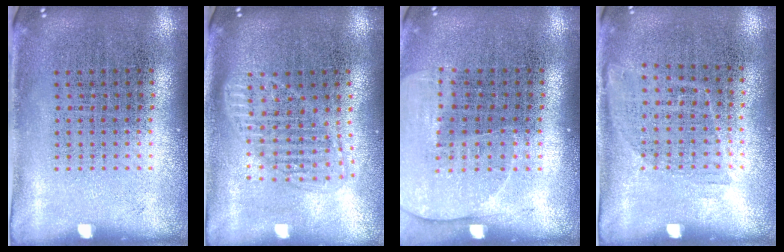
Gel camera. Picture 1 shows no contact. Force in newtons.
{"total": 1.5, "press": 1.3, "slide": 0.8}
{"total": 1.4, "press": 1.3, "slide": 0.5}
{"total": 1.1, "press": 0.9, "slide": 0.6}